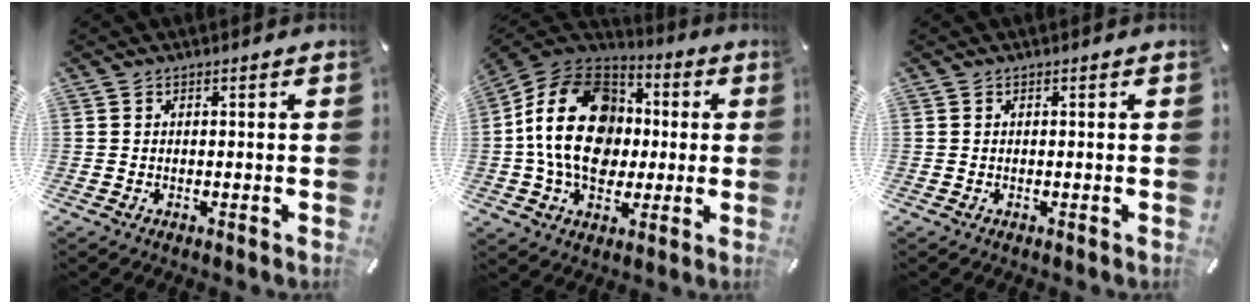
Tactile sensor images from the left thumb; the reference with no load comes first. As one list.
[{"total": 20.9, "force": [0.3, 16.5, 12.8], "torque": [-0.248, 0.012, 0.005]}, {"total": 0.0}]